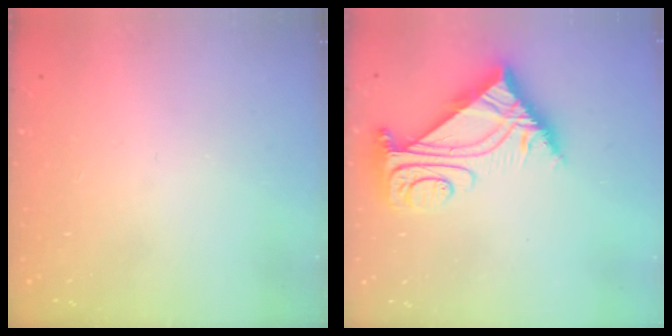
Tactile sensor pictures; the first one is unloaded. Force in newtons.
{"total": 8.9, "press": 8.8, "slide": 1.1}